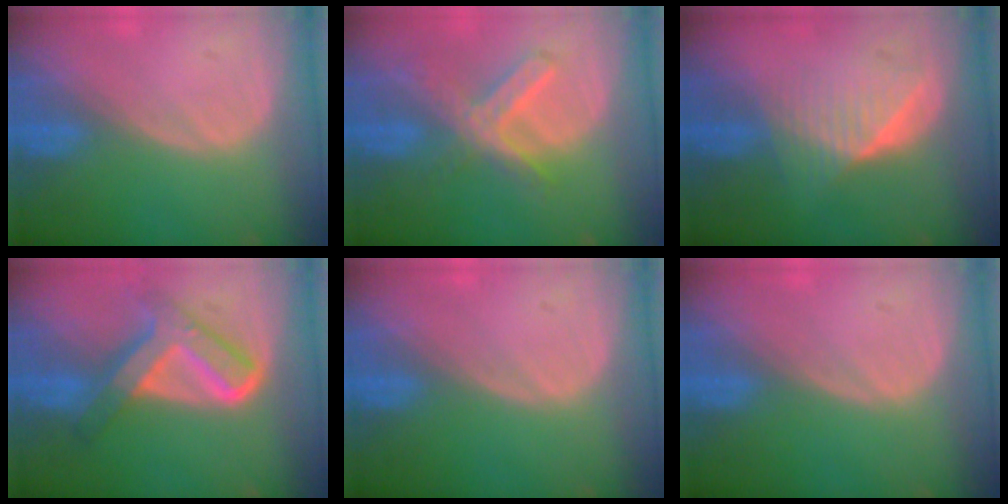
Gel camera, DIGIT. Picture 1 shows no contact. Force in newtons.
{"total": 7.3, "press": 6.3, "slide": 3.8}
{"total": 6.3, "press": 5.8, "slide": 2.6}
{"total": 8.4, "press": 8.4, "slide": 0.7}
{"total": 0.0}
{"total": 0.0}